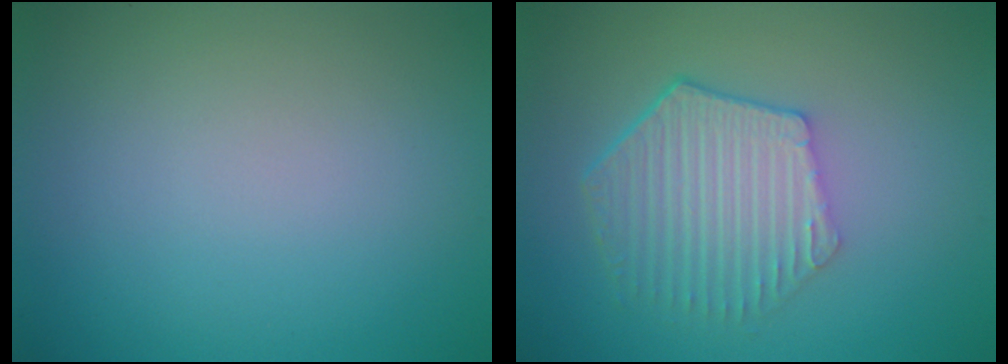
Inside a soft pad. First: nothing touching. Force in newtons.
{"total": 5.5, "press": 4.2, "slide": 3.6}